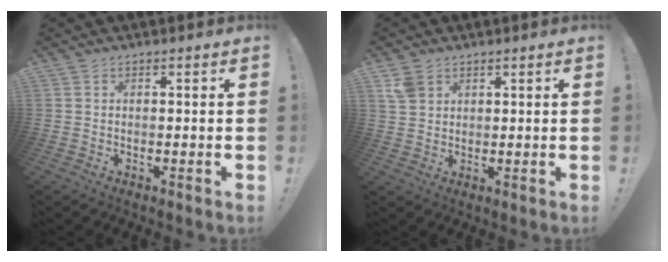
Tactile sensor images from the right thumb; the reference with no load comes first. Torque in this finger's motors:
{"motor_torque": [0.26, 0.77, 0.43, 0.16, -0.06]}